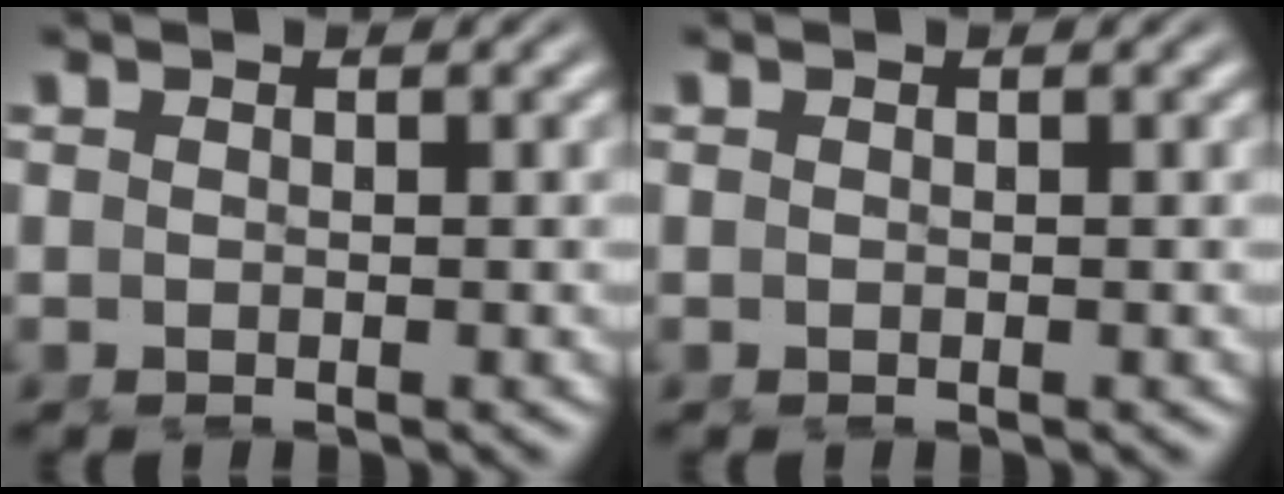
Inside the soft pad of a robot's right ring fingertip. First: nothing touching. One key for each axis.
{"total": 0.0}